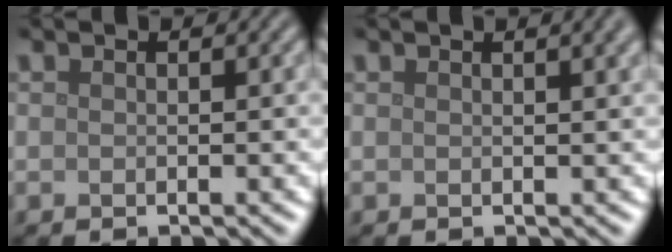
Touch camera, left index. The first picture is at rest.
{"total": 3.0, "force": [1.5, 1.1, 2.3], "torque": [-0.013, 0.006, 0.013]}